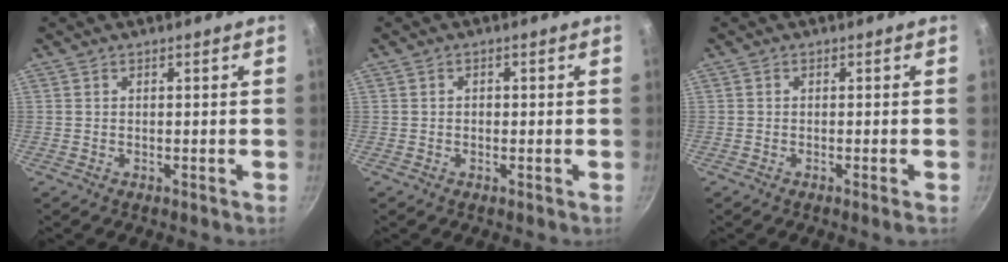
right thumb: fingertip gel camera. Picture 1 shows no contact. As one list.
[{"total": 0.8, "force": [-0.2, 0.6, 0.3], "torque": [-0.003, 0.005, -0.004]}, {"total": 1.2, "force": [-0.6, -0.1, 1.0], "torque": [-0.028, 0.002, -0.013]}]